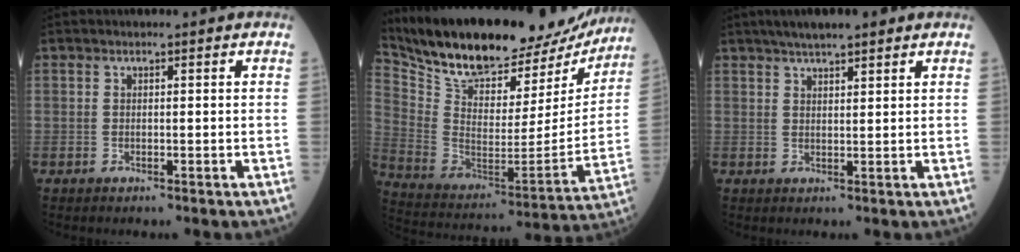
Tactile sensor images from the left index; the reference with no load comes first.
{"total": 28.4, "force": [25.1, 8.8, 10.0], "torque": [-0.184, -0.034, 0.363]}
{"total": 5.7, "force": [4.3, 1.0, 3.6], "torque": [-0.056, 0.023, 0.067]}